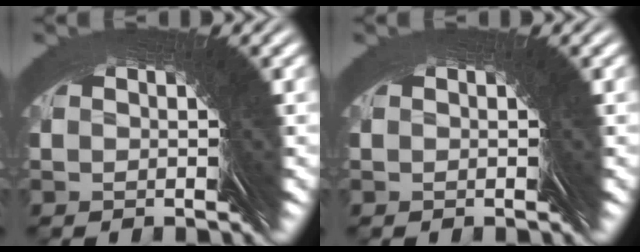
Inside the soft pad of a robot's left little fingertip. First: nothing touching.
{"total": 0.0}